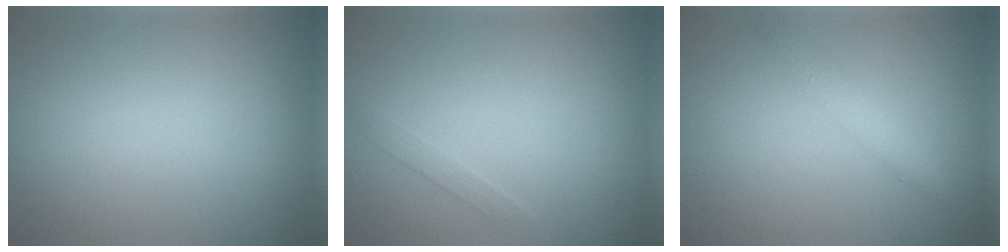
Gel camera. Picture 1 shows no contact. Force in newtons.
{"total": 0.7, "press": 0.7, "slide": 0.0}
{"total": 2.1, "press": 2.1, "slide": 0.0}